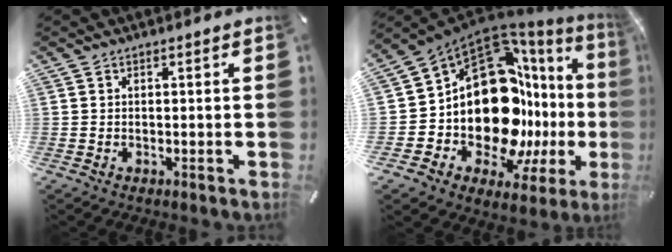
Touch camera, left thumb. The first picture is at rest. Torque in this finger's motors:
{"motor_torque": [1.30, 3.70, 2.77, 0.00, 0.27]}